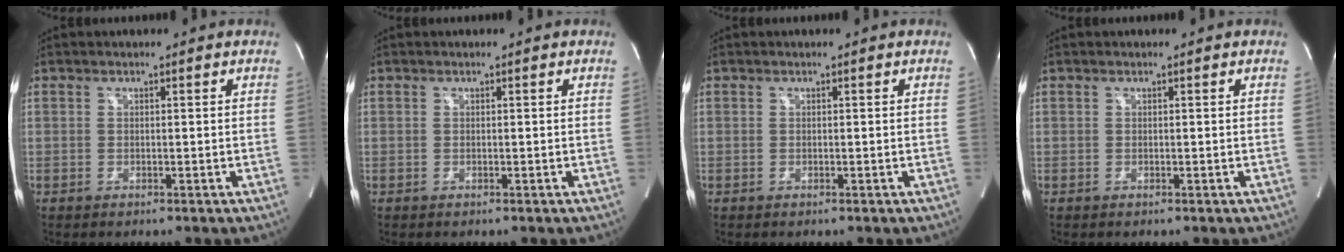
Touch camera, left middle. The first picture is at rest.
{"total": 0.0}
{"total": 0.0}
{"total": 0.0}